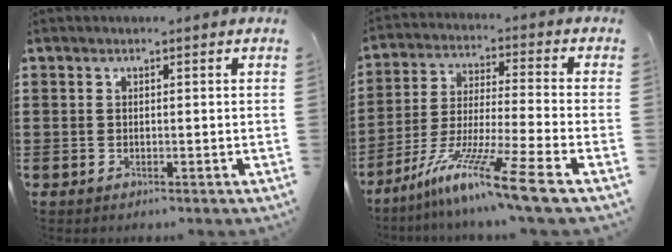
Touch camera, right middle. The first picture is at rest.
{"total": 12.2, "force": [-8.7, -0.3, 8.6], "torque": [-0.171, -0.003, -0.170]}